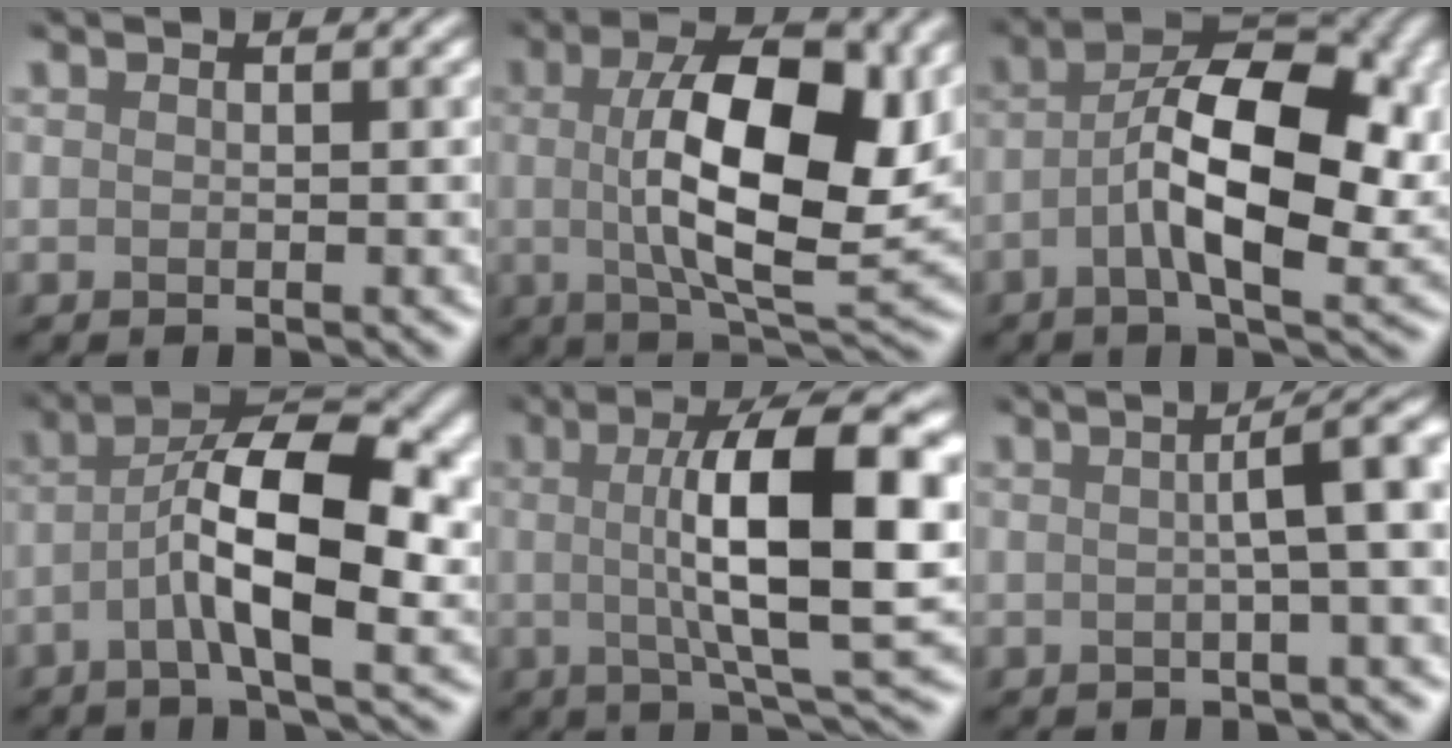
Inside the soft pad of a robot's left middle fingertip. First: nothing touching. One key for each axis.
{"total": 9.7, "fx": 1.0, "fy": 3.0, "fz": 9.1, "tx": -0.170, "ty": 0.003, "tz": 0.039}
{"total": 10.0, "fx": -1.1, "fy": 3.8, "fz": 9.2, "tx": -0.184, "ty": 0.012, "tz": -0.003}
{"total": 7.9, "fx": -1.5, "fy": 2.2, "fz": 7.4, "tx": -0.159, "ty": 0.018, "tz": -0.010}
{"total": 10.2, "fx": 0.8, "fy": 1.7, "fz": 10.1, "tx": -0.155, "ty": 0.014, "tz": 0.032}
{"total": 3.8, "fx": 0.0, "fy": 0.1, "fz": 3.8, "tx": -0.062, "ty": 0.015, "tz": 0.018}